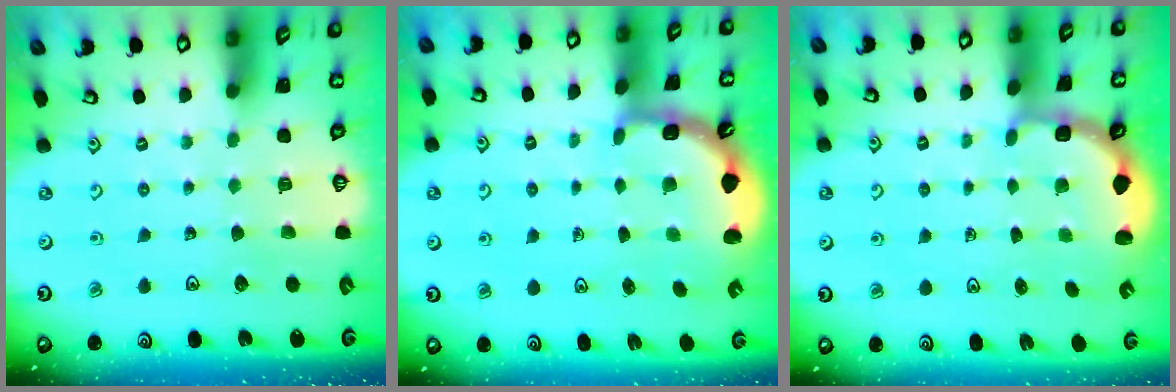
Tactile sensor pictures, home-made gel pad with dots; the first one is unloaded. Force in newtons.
{"total": 2.7, "press": 2.7, "slide": 0.6}
{"total": 2.8, "press": 2.4, "slide": 1.4}